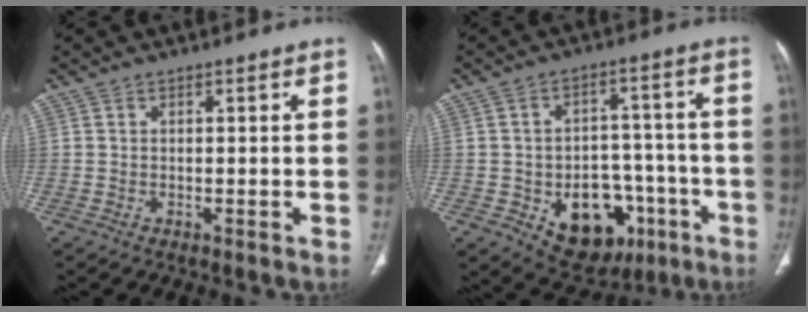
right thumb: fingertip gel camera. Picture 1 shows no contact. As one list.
[{"total": 16.2, "force": [-6.1, 11.3, 9.9], "torque": [-0.093, 0.040, -0.072]}]